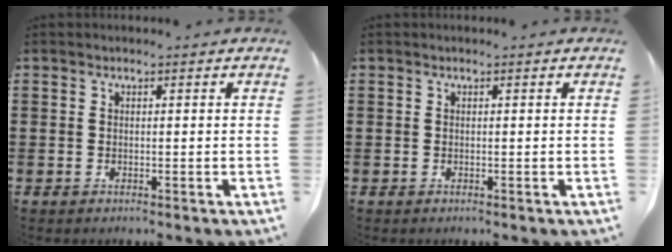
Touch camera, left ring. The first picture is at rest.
{"total": 0.0}